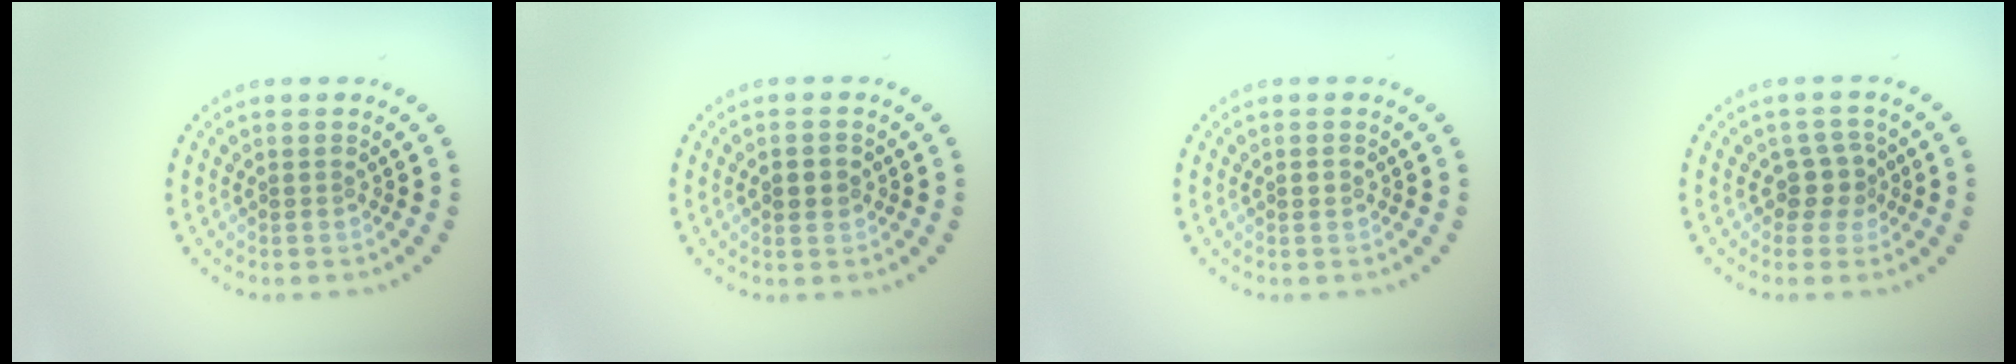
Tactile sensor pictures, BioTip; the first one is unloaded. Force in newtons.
{"total": 2.4, "press": 2.4, "slide": 0.1}
{"total": 0.9, "press": 0.8, "slide": 0.2}
{"total": 2.3, "press": 1.9, "slide": 1.4}